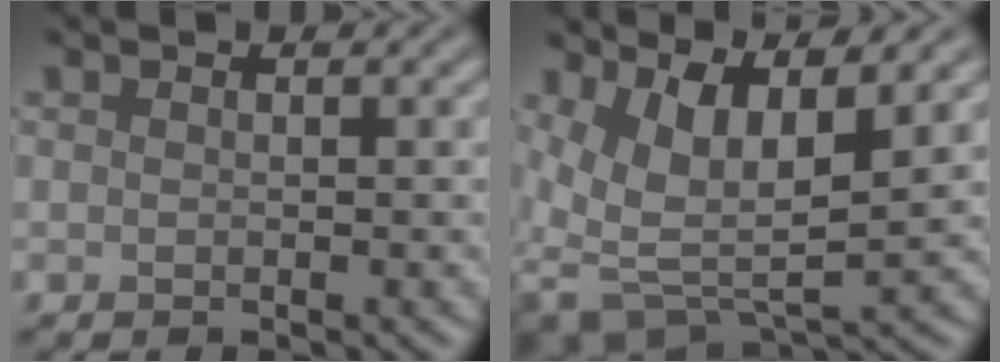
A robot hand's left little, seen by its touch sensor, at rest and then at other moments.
{"total": 7.4, "force": [2.6, 3.3, 6.0], "torque": [-0.130, -0.006, 0.053]}